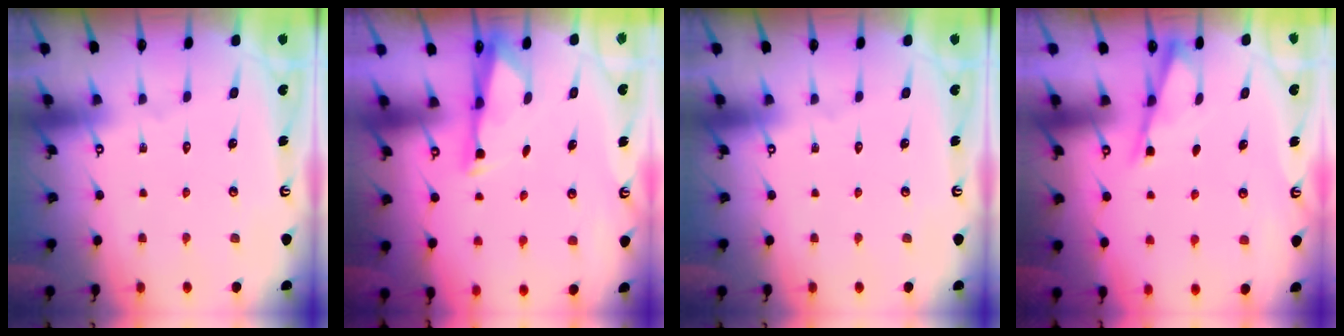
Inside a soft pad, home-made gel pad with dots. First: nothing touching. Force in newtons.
{"total": 3.0, "press": 2.9, "slide": 0.5}
{"total": 0.0}
{"total": 2.9, "press": 2.8, "slide": 0.4}